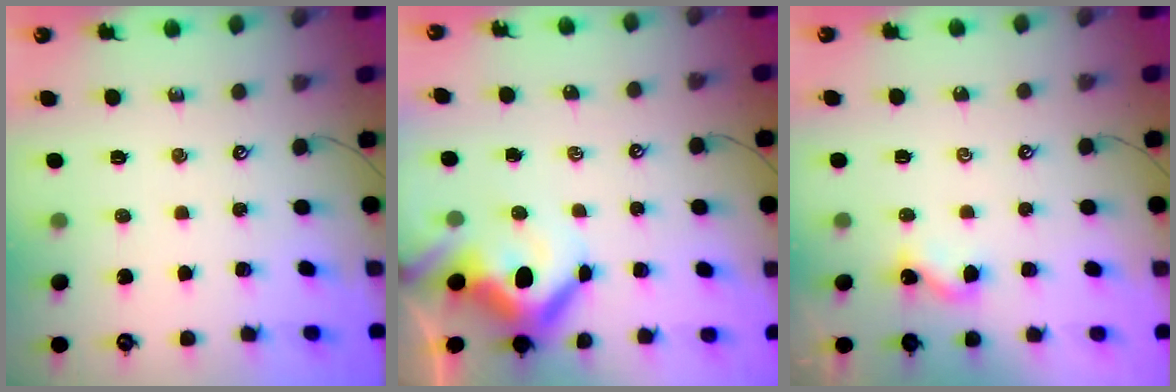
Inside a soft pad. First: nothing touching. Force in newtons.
{"total": 9.9, "press": 9.8, "slide": 1.3}
{"total": 2.0, "press": 2.0, "slide": 0.4}